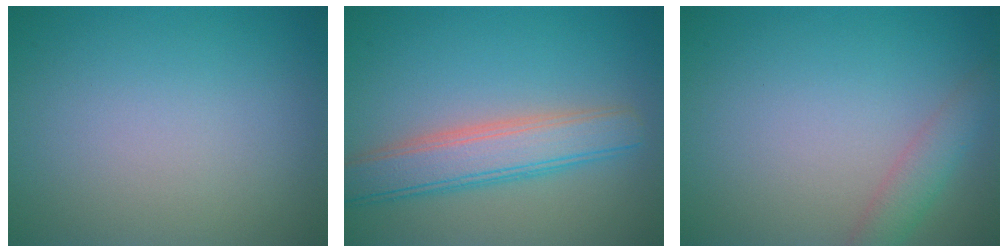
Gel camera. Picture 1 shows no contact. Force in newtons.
{"total": 5.1, "press": 5.1, "slide": 0.2}
{"total": 2.3, "press": 2.3, "slide": 0.1}